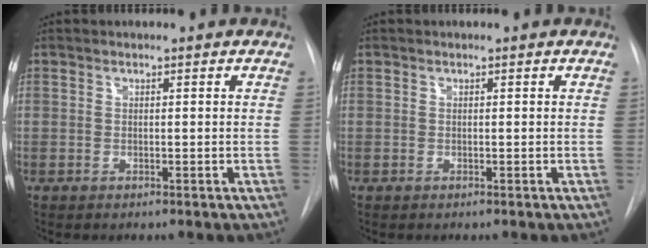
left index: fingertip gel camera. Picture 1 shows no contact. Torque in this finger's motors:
{"motor_torque": [0.00, 0.00, 0.00, -0.01]}